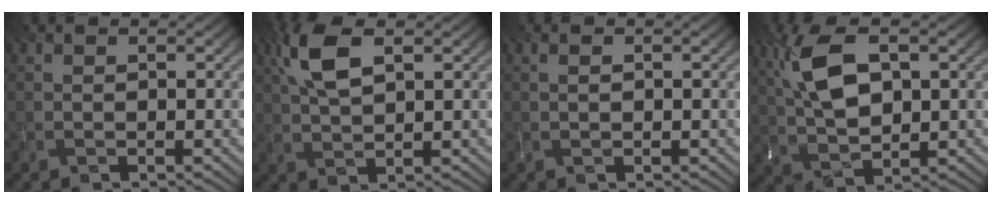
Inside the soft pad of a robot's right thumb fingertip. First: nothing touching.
{"total": 6.4, "force": [2.6, 2.6, 5.2], "torque": [-0.127, 0.009, 0.053]}
{"total": 0.0}
{"total": 9.4, "force": [2.6, 4.5, 7.9], "torque": [-0.186, 0.008, 0.049]}